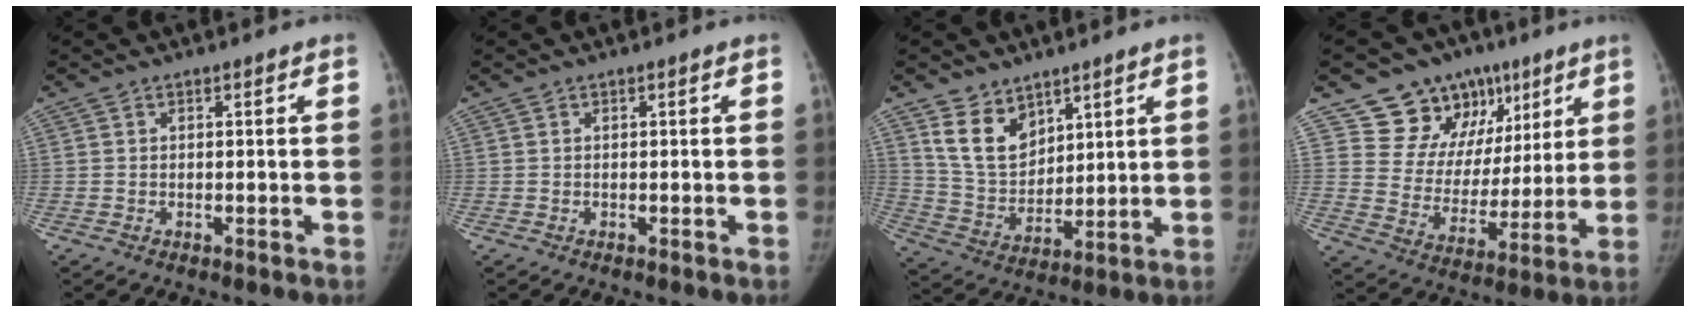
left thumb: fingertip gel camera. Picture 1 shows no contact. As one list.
[{"total": 0.0}, {"total": 10.4, "force": [6.5, 6.6, 4.8], "torque": [-0.060, -0.043, 0.136]}, {"total": 17.6, "force": [10.1, 13.1, 5.8], "torque": [-0.024, -0.025, 0.166]}]